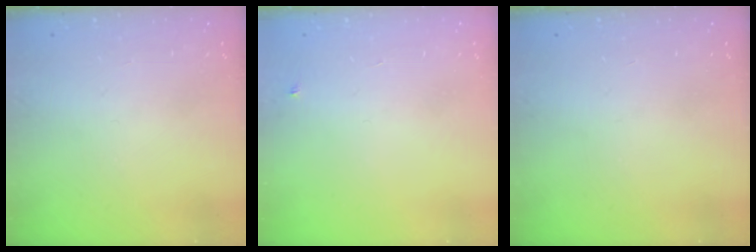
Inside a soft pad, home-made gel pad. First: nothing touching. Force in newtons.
{"total": 2.7, "press": 2.7, "slide": 0.4}
{"total": 0.0}